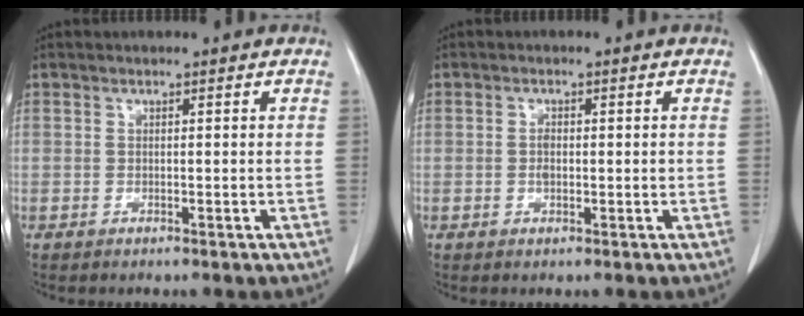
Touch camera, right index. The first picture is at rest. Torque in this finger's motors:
{"motor_torque": [0.37, -0.10, 0.01, 0.05]}